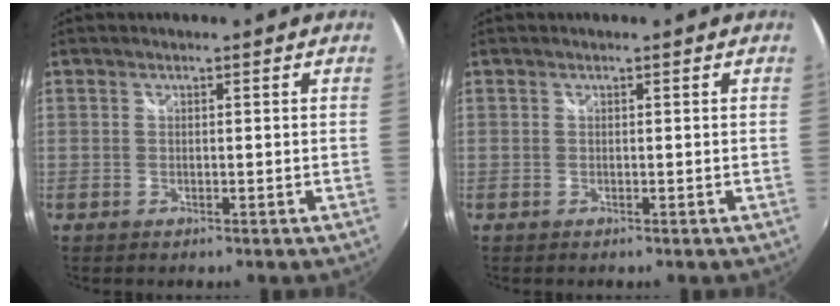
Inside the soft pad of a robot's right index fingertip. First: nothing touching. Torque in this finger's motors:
{"motor_torque": [0.00, 0.00, 0.02, 0.00]}